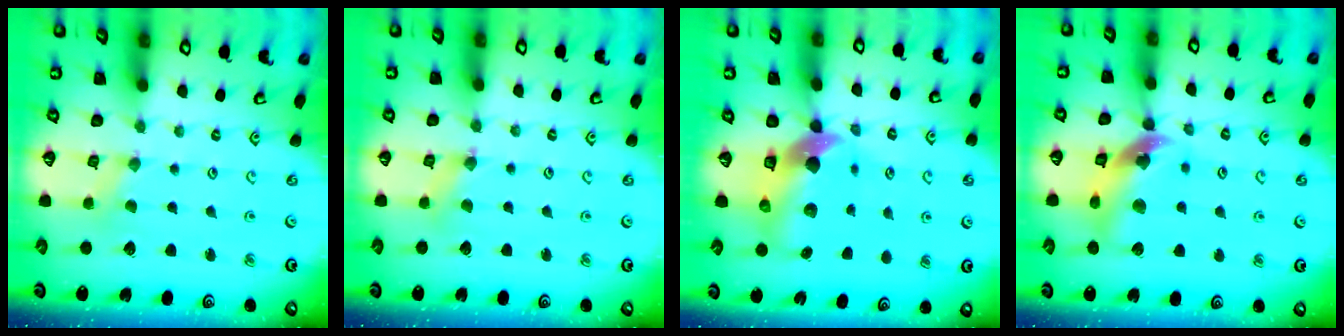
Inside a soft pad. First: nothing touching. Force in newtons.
{"total": 1.3, "press": 1.3, "slide": 0.3}
{"total": 11.1, "press": 10.9, "slide": 1.8}
{"total": 13.1, "press": 13.0, "slide": 1.8}